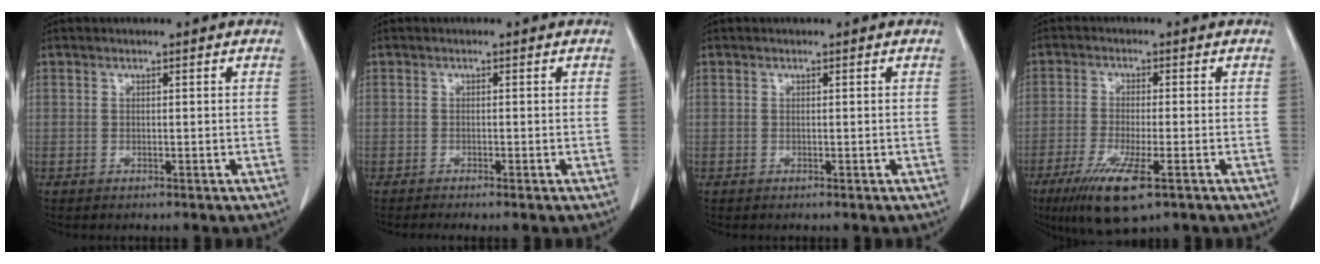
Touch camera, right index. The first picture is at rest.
{"total": 1.9, "force": [-1.5, -0.2, 1.0], "torque": [-0.017, -0.003, -0.023]}
{"total": 0.0}
{"total": 9.3, "force": [-5.1, 1.5, 7.6], "torque": [-0.144, -0.026, -0.086]}